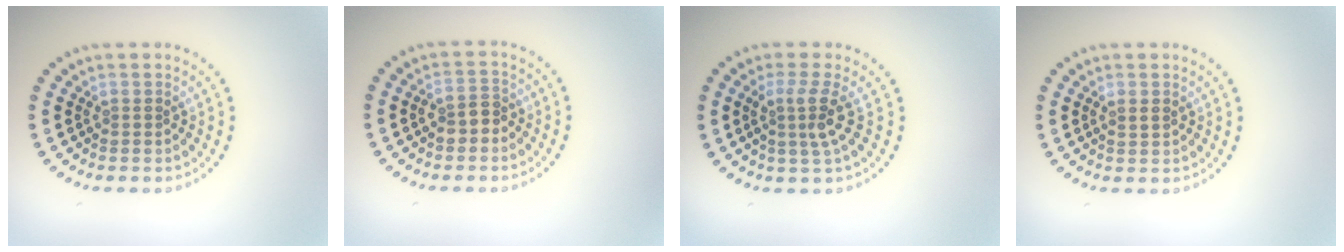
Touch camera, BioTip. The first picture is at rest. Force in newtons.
{"total": 2.1, "press": 2.0, "slide": 0.6}
{"total": 2.7, "press": 2.0, "slide": 1.9}
{"total": 0.7, "press": 0.6, "slide": 0.2}